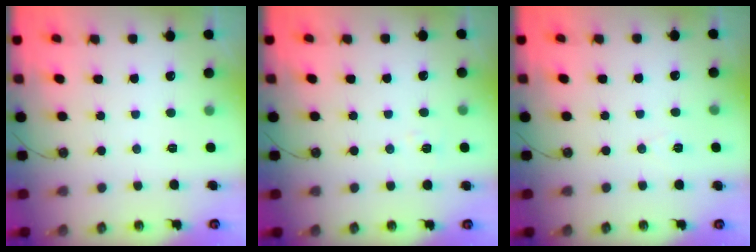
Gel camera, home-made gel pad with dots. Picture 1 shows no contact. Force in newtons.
{"total": 5.0, "press": 4.6, "slide": 1.9}
{"total": 5.5, "press": 3.1, "slide": 4.5}